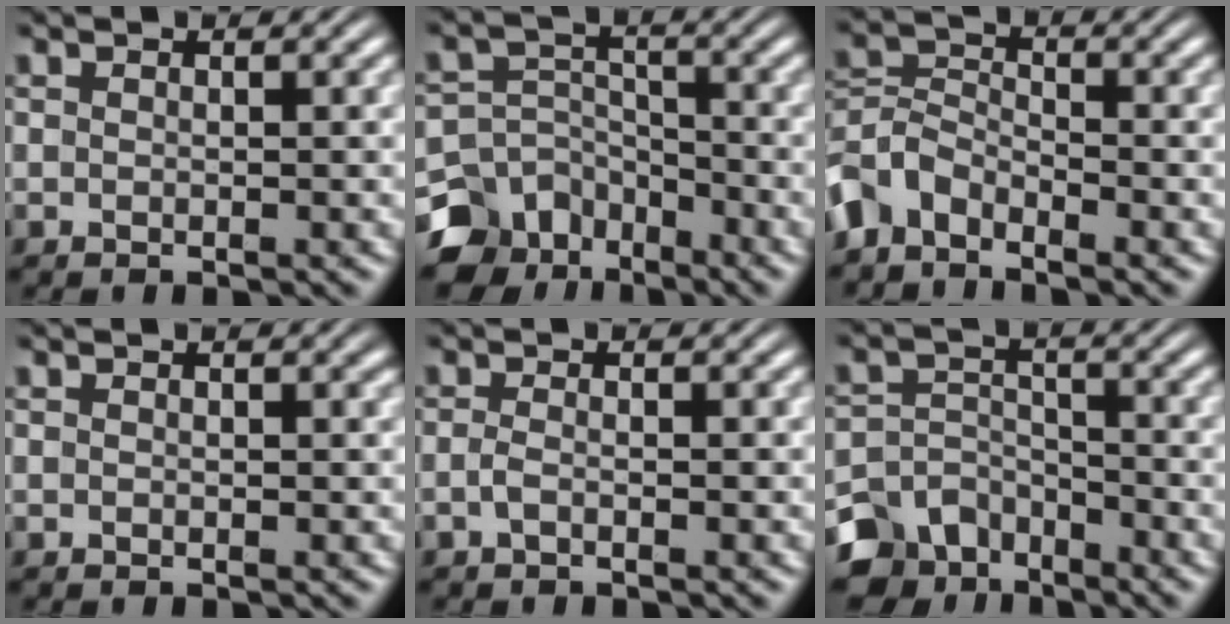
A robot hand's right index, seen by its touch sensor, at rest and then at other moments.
{"total": 9.4, "force": [-5.7, 6.6, 3.4], "torque": [-0.048, -0.039, -0.087]}
{"total": 5.1, "force": [-2.8, 3.8, 2.0], "torque": [-0.053, -0.020, -0.047]}
{"total": 0.0}
{"total": 1.0, "force": [-0.8, 0.0, 0.5], "torque": [-0.016, -0.007, -0.013]}
{"total": 7.3, "force": [-5.0, 4.7, 2.5], "torque": [-0.034, -0.029, -0.078]}